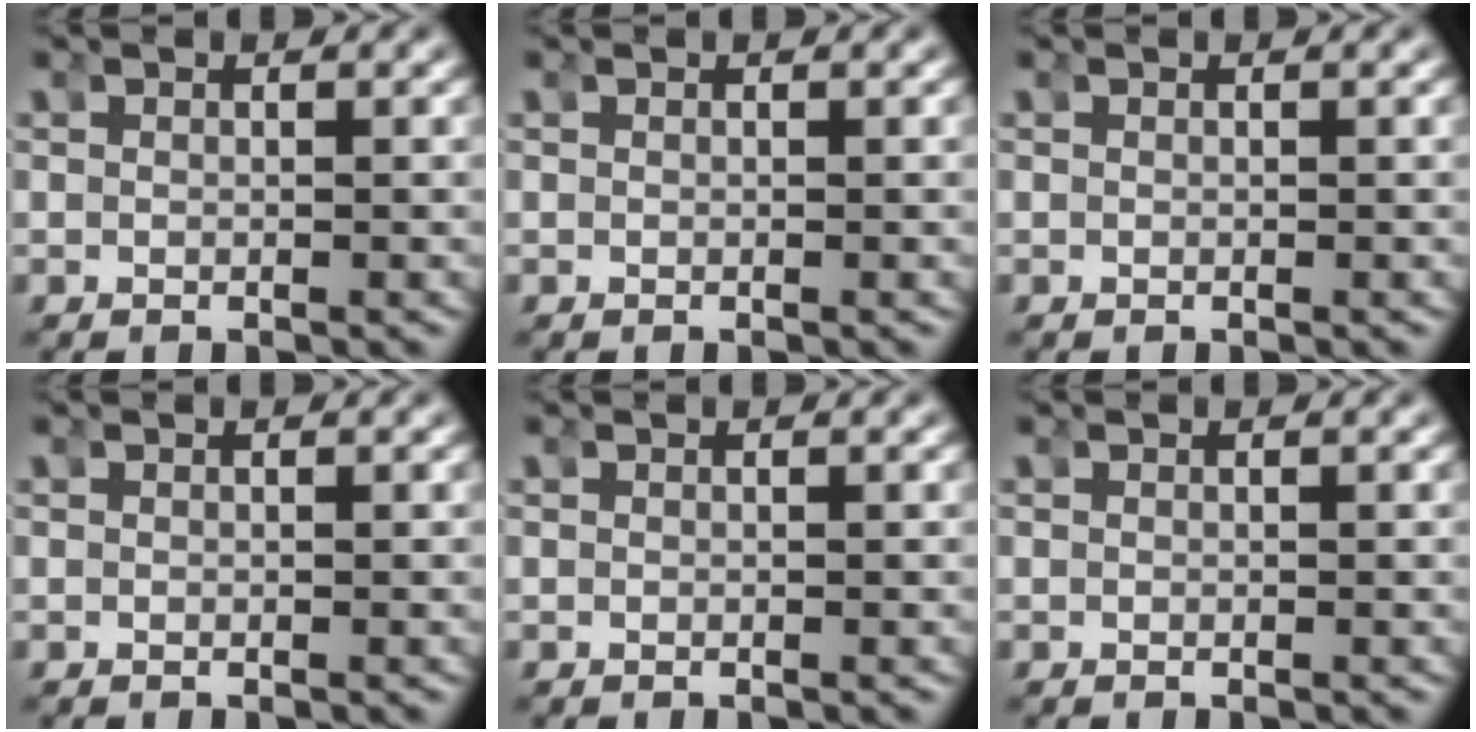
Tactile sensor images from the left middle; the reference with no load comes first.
{"total": 0.0}
{"total": 0.0}
{"total": 0.0}
{"total": 0.0}
{"total": 0.0}